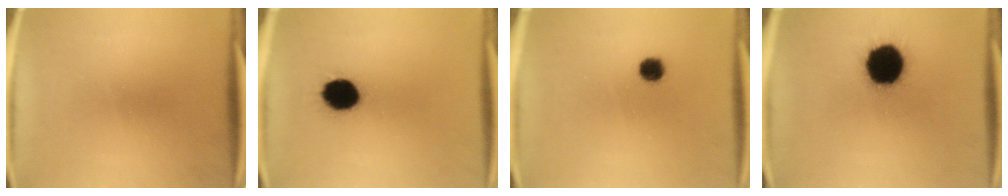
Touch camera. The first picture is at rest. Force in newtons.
{"total": 11.1}
{"total": 3.7}
{"total": 19.1}